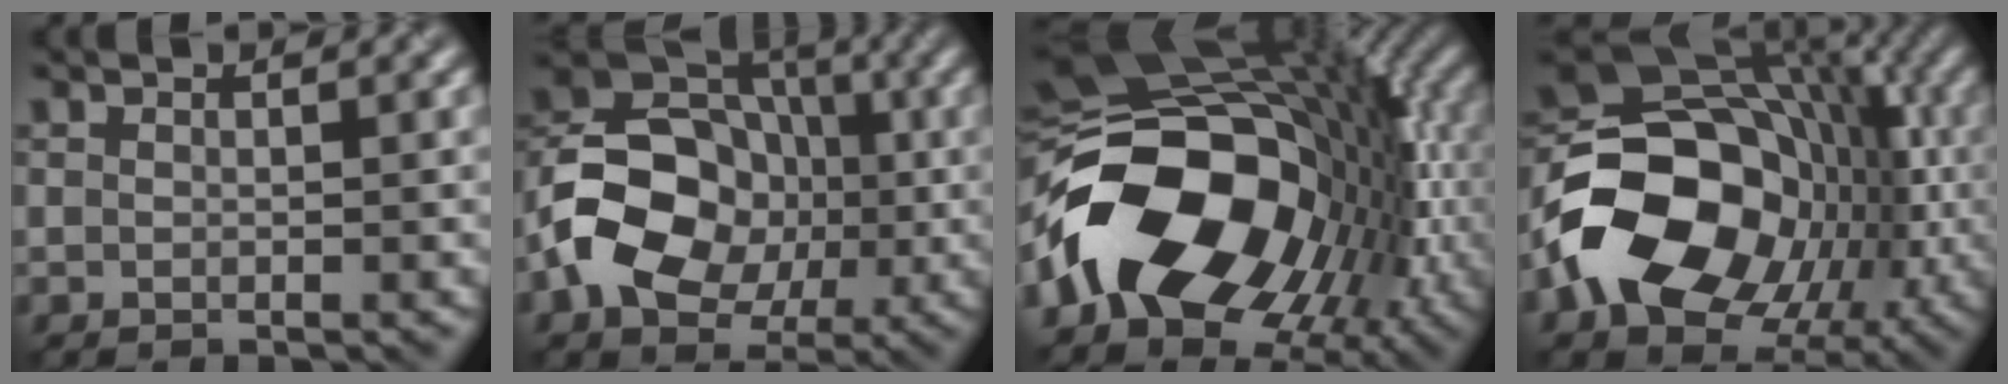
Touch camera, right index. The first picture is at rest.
{"total": 12.2, "force": [-2.7, 9.1, 7.7], "torque": [-0.135, -0.004, -0.061]}
{"total": 17.2, "force": [-4.8, 11.4, 12.0], "torque": [-0.199, -0.005, -0.094]}
{"total": 15.9, "force": [-4.6, 11.4, 10.0], "torque": [-0.175, -0.006, -0.089]}